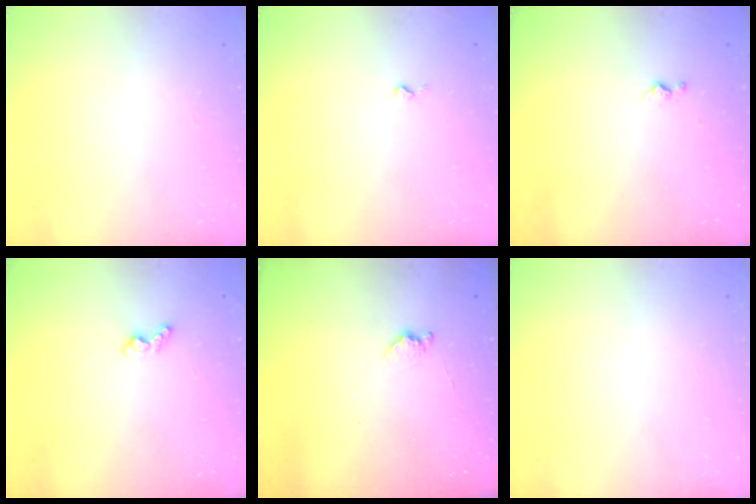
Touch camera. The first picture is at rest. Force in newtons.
{"total": 2.7, "press": 2.7, "slide": 0.4}
{"total": 2.9, "press": 2.9, "slide": 0.5}
{"total": 3.6, "press": 3.5, "slide": 0.6}
{"total": 6.2, "press": 6.1, "slide": 0.8}
{"total": 0.0}